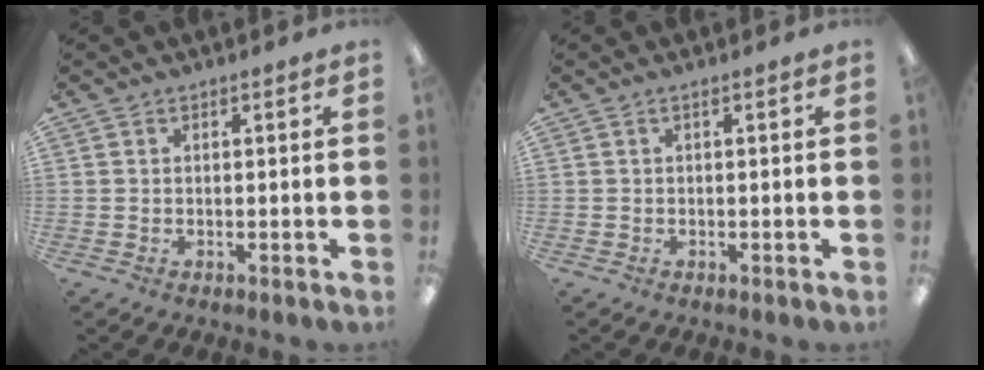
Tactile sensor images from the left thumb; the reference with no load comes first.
{"total": 0.0}